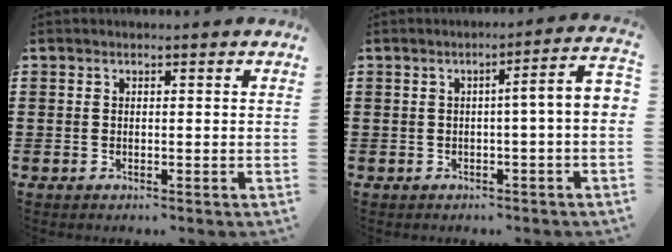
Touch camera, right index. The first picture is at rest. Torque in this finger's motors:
{"motor_torque": [1.10, -0.42, 0.58, 0.12]}